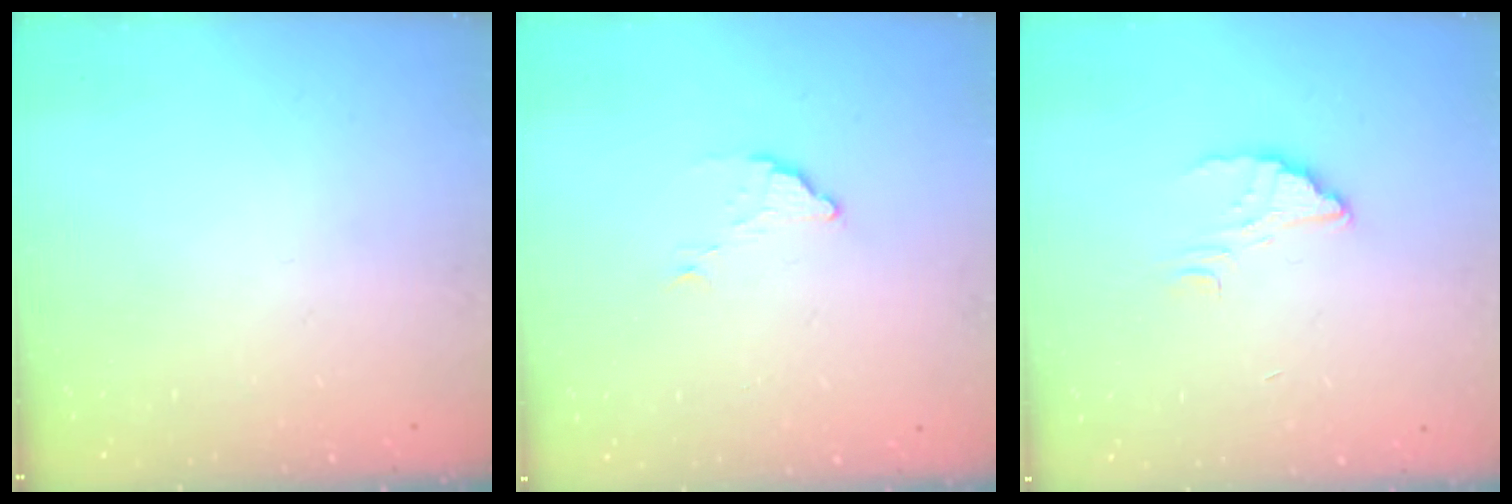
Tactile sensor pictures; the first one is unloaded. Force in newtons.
{"total": 3.4, "press": 3.4, "slide": 0.1}
{"total": 2.4, "press": 2.4, "slide": 0.1}